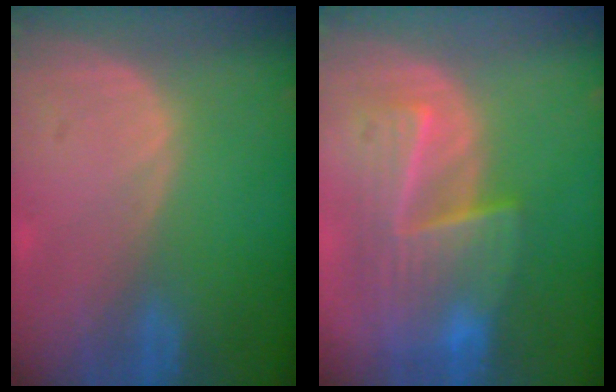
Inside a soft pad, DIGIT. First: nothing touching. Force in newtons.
{"total": 8.8, "press": 8.3, "slide": 2.9}